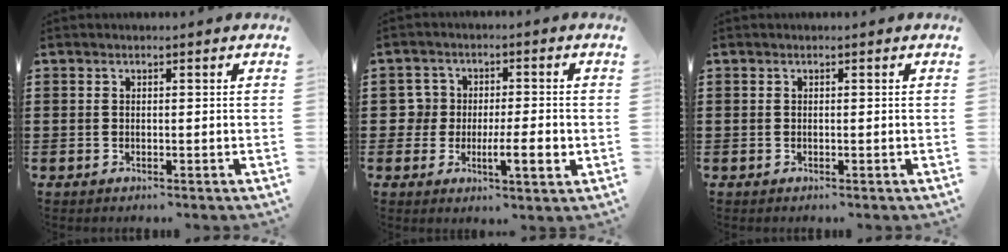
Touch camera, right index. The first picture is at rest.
{"total": 6.1, "force": [-1.1, 3.9, 4.6], "torque": [-0.087, 0.005, -0.022]}
{"total": 0.0}